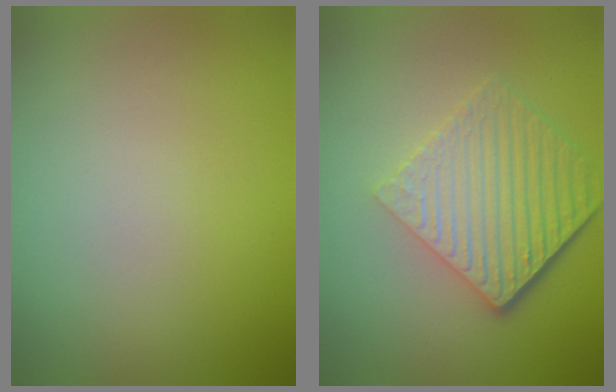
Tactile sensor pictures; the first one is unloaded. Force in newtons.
{"total": 6.2, "press": 4.2, "slide": 4.6}